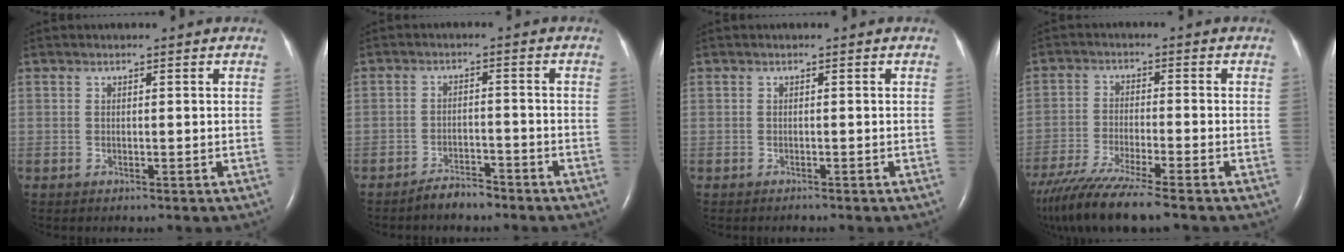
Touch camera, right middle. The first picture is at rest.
{"total": 3.4, "force": [-3.1, 0.8, 1.0], "torque": [-0.024, -0.003, -0.054]}
{"total": 0.5, "force": [-0.5, 0.0, 0.1], "torque": [-0.009, -0.002, -0.007]}
{"total": 12.8, "force": [-10.4, 0.0, 7.4], "torque": [-0.136, -0.039, -0.177]}